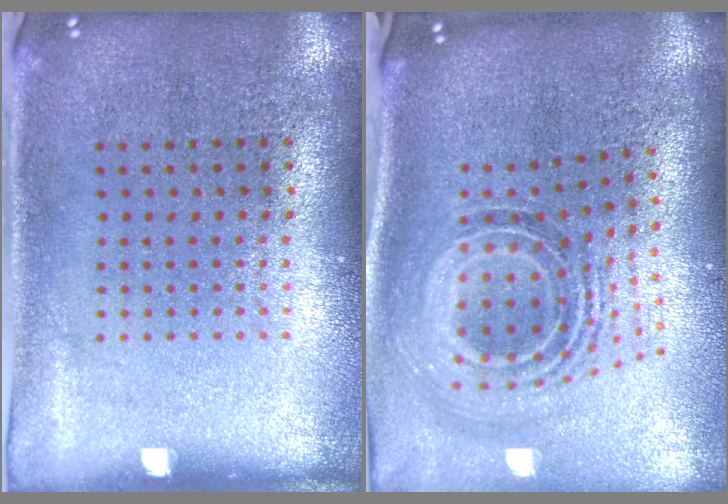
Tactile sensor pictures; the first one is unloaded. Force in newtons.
{"total": 1.9, "press": 1.4, "slide": 1.2}